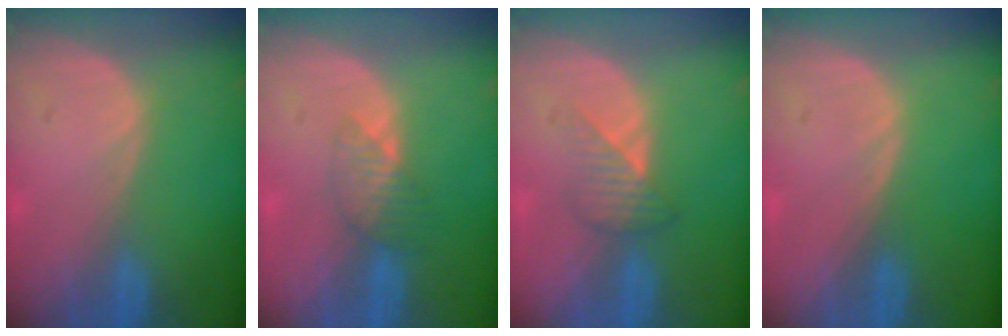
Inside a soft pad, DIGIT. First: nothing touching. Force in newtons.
{"total": 3.4, "press": 3.1, "slide": 1.5}
{"total": 3.5, "press": 3.2, "slide": 1.4}
{"total": 0.0}